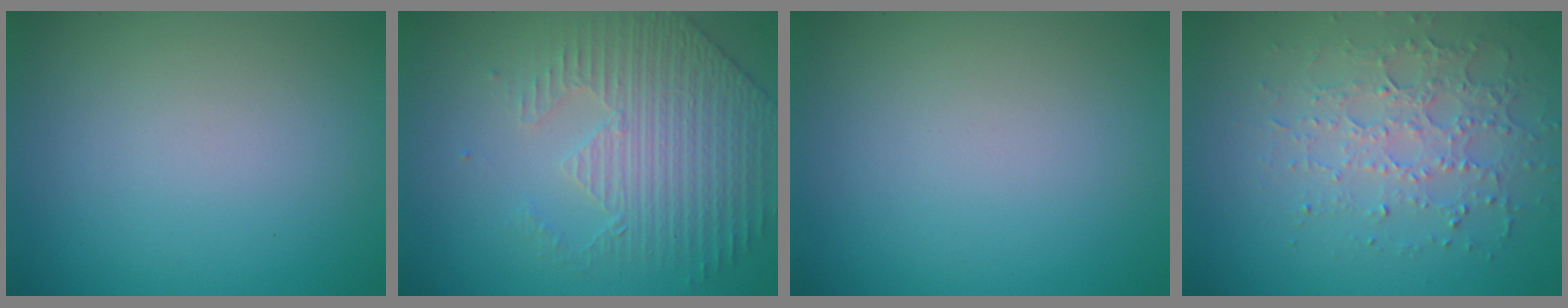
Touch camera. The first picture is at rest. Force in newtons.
{"total": 4.4, "press": 3.5, "slide": 2.6}
{"total": 0.0}
{"total": 3.4, "press": 3.2, "slide": 1.0}